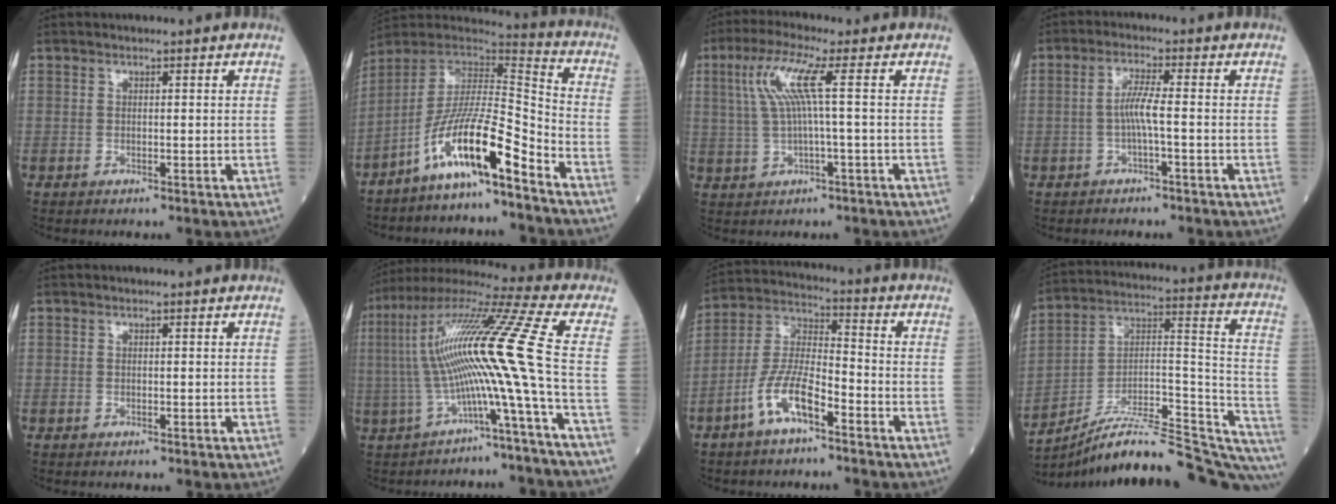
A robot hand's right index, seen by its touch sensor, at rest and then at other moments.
{"total": 13.2, "force": [-8.4, 0.8, 10.2], "torque": [-0.191, 0.010, -0.157]}
{"total": 6.9, "force": [1.5, -0.6, 6.7], "torque": [-0.145, 0.017, 0.035]}
{"total": 3.5, "force": [-1.0, -0.2, 3.3], "torque": [-0.067, 0.006, -0.018]}
{"total": 0.0}
{"total": 16.3, "force": [-2.7, -2.5, 15.9], "torque": [-0.303, 0.032, -0.059]}
{"total": 9.4, "force": [-5.2, 2.5, 7.4], "torque": [-0.158, 0.007, -0.104]}
{"total": 26.8, "force": [-23.3, 3.3, 12.9], "torque": [-0.130, 0.038, -0.344]}